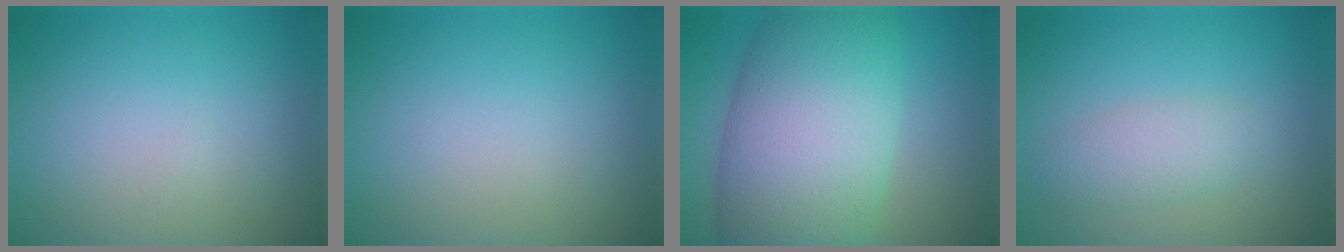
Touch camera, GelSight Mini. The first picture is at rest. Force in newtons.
{"total": 0.0}
{"total": 13.1, "press": 13.1, "slide": 0.3}
{"total": 2.5, "press": 2.5, "slide": 0.1}